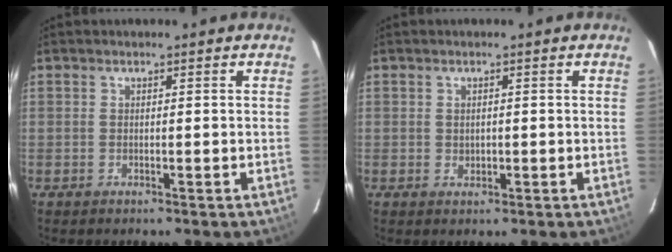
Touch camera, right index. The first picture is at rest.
{"total": 1.2, "force": [0.0, 1.1, 0.5], "torque": [-0.006, 0.000, 0.003]}